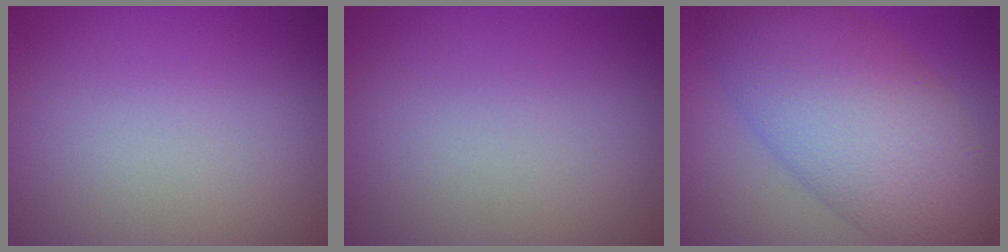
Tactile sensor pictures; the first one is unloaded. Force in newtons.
{"total": 0.0}
{"total": 10.0, "press": 10.0, "slide": 0.0}